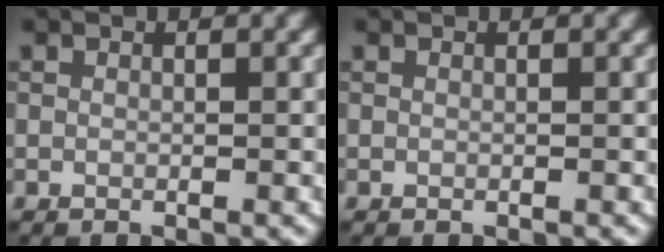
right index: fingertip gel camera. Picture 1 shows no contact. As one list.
[{"total": 0.0}]